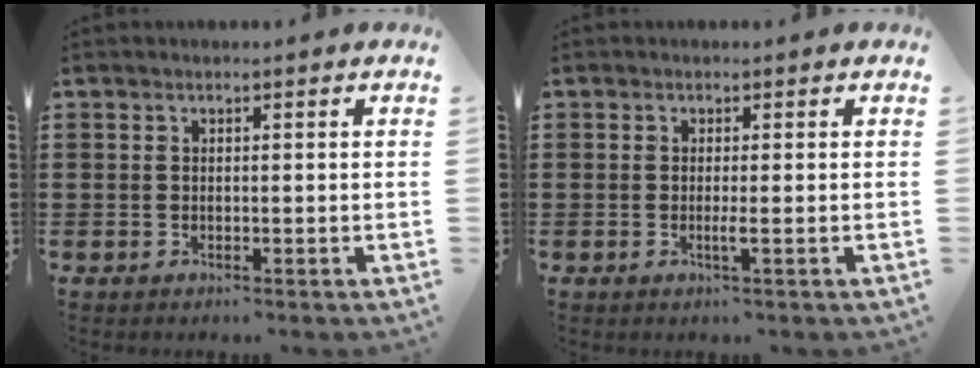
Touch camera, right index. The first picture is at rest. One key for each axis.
{"total": 1.5, "fx": -0.3, "fy": -0.2, "fz": 1.5, "tx": -0.026, "ty": -0.006, "tz": -0.007}